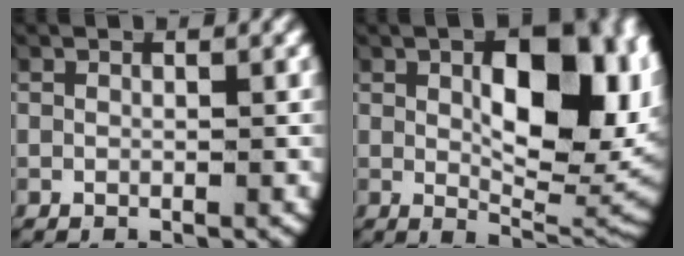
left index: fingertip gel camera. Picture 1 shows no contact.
{"total": 11.0, "force": [1.9, 5.6, 9.3], "torque": [-0.127, -0.014, 0.030]}